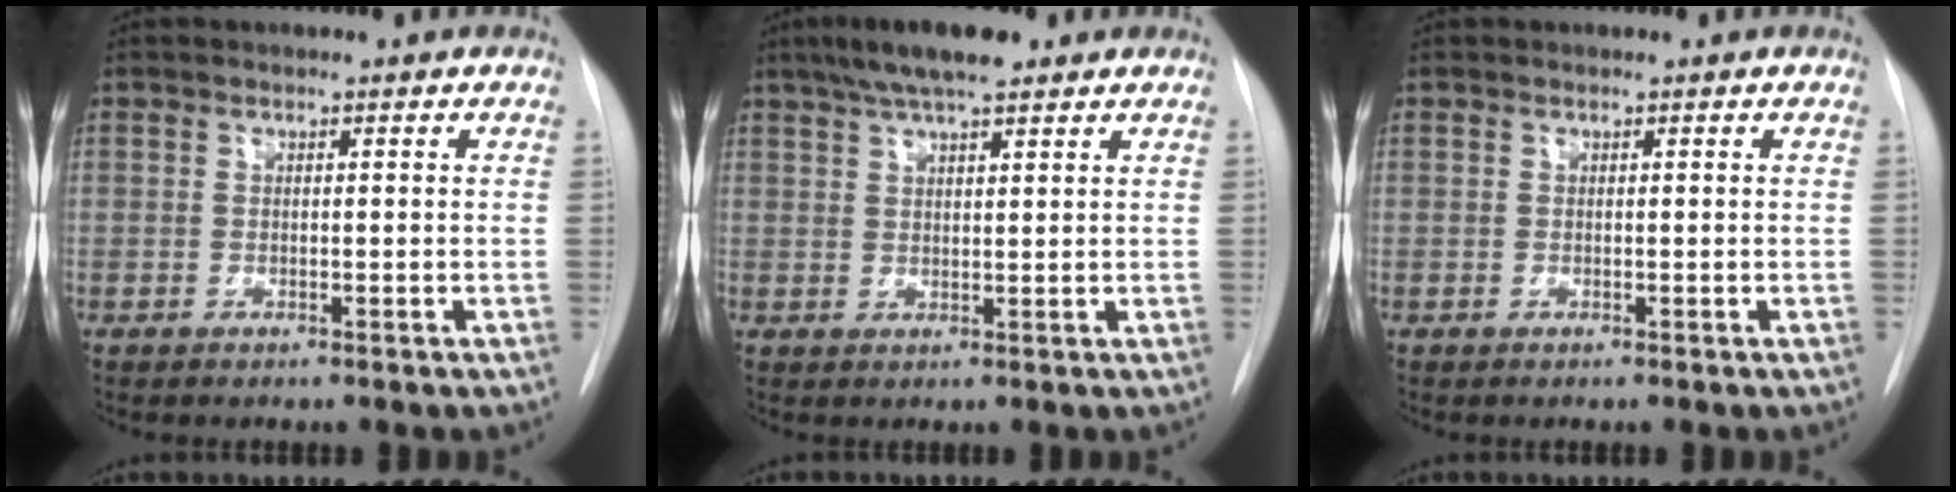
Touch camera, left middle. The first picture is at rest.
{"total": 7.9, "force": [5.8, 1.4, 5.2], "torque": [-0.090, 0.022, 0.096]}
{"total": 0.0}